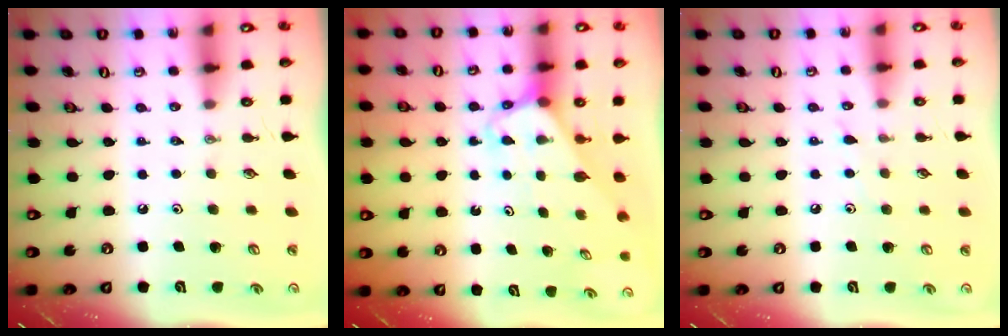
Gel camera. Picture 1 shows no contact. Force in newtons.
{"total": 3.1, "press": 3.0, "slide": 0.3}
{"total": 4.1, "press": 4.1, "slide": 0.6}